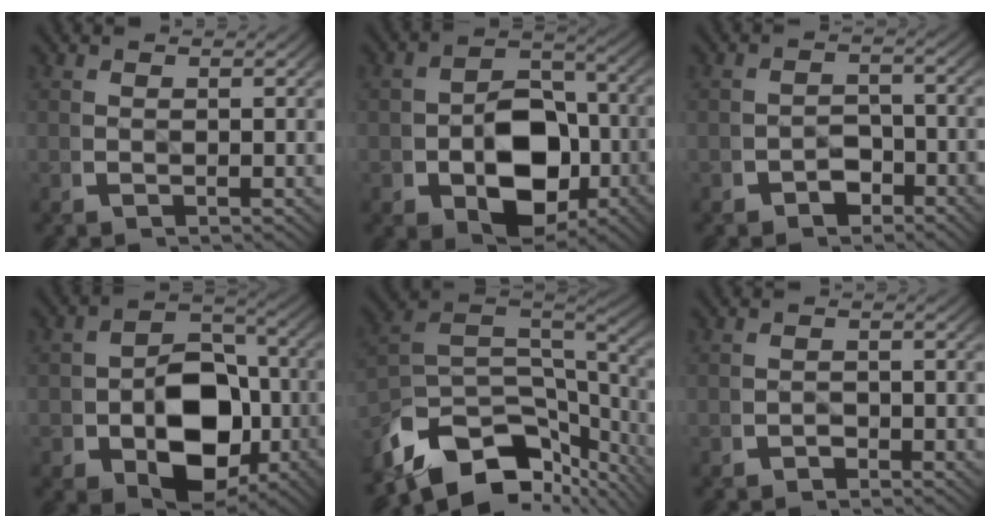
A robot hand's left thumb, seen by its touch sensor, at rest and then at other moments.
{"total": 11.3, "force": [-2.0, 7.7, 8.0], "torque": [-0.141, -0.046, -0.011]}
{"total": 2.7, "force": [-1.9, 1.6, 0.9], "torque": [-0.009, -0.013, -0.026]}
{"total": 12.8, "force": [-2.3, 8.7, 9.1], "torque": [-0.160, -0.056, -0.010]}
{"total": 14.7, "force": [-4.5, 9.5, 10.2], "torque": [-0.234, -0.056, -0.050]}
{"total": 1.1, "force": [-1.0, 0.4, 0.2], "torque": [-0.001, -0.007, -0.016]}